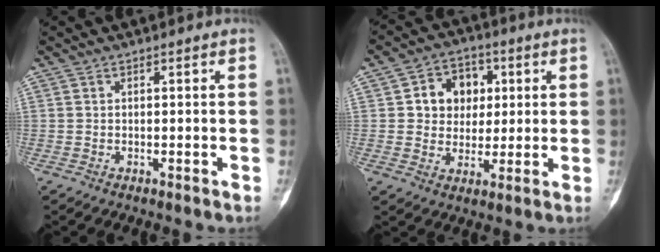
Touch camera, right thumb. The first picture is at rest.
{"total": 9.5, "force": [2.1, 7.8, 5.0], "torque": [-0.027, 0.001, 0.030]}